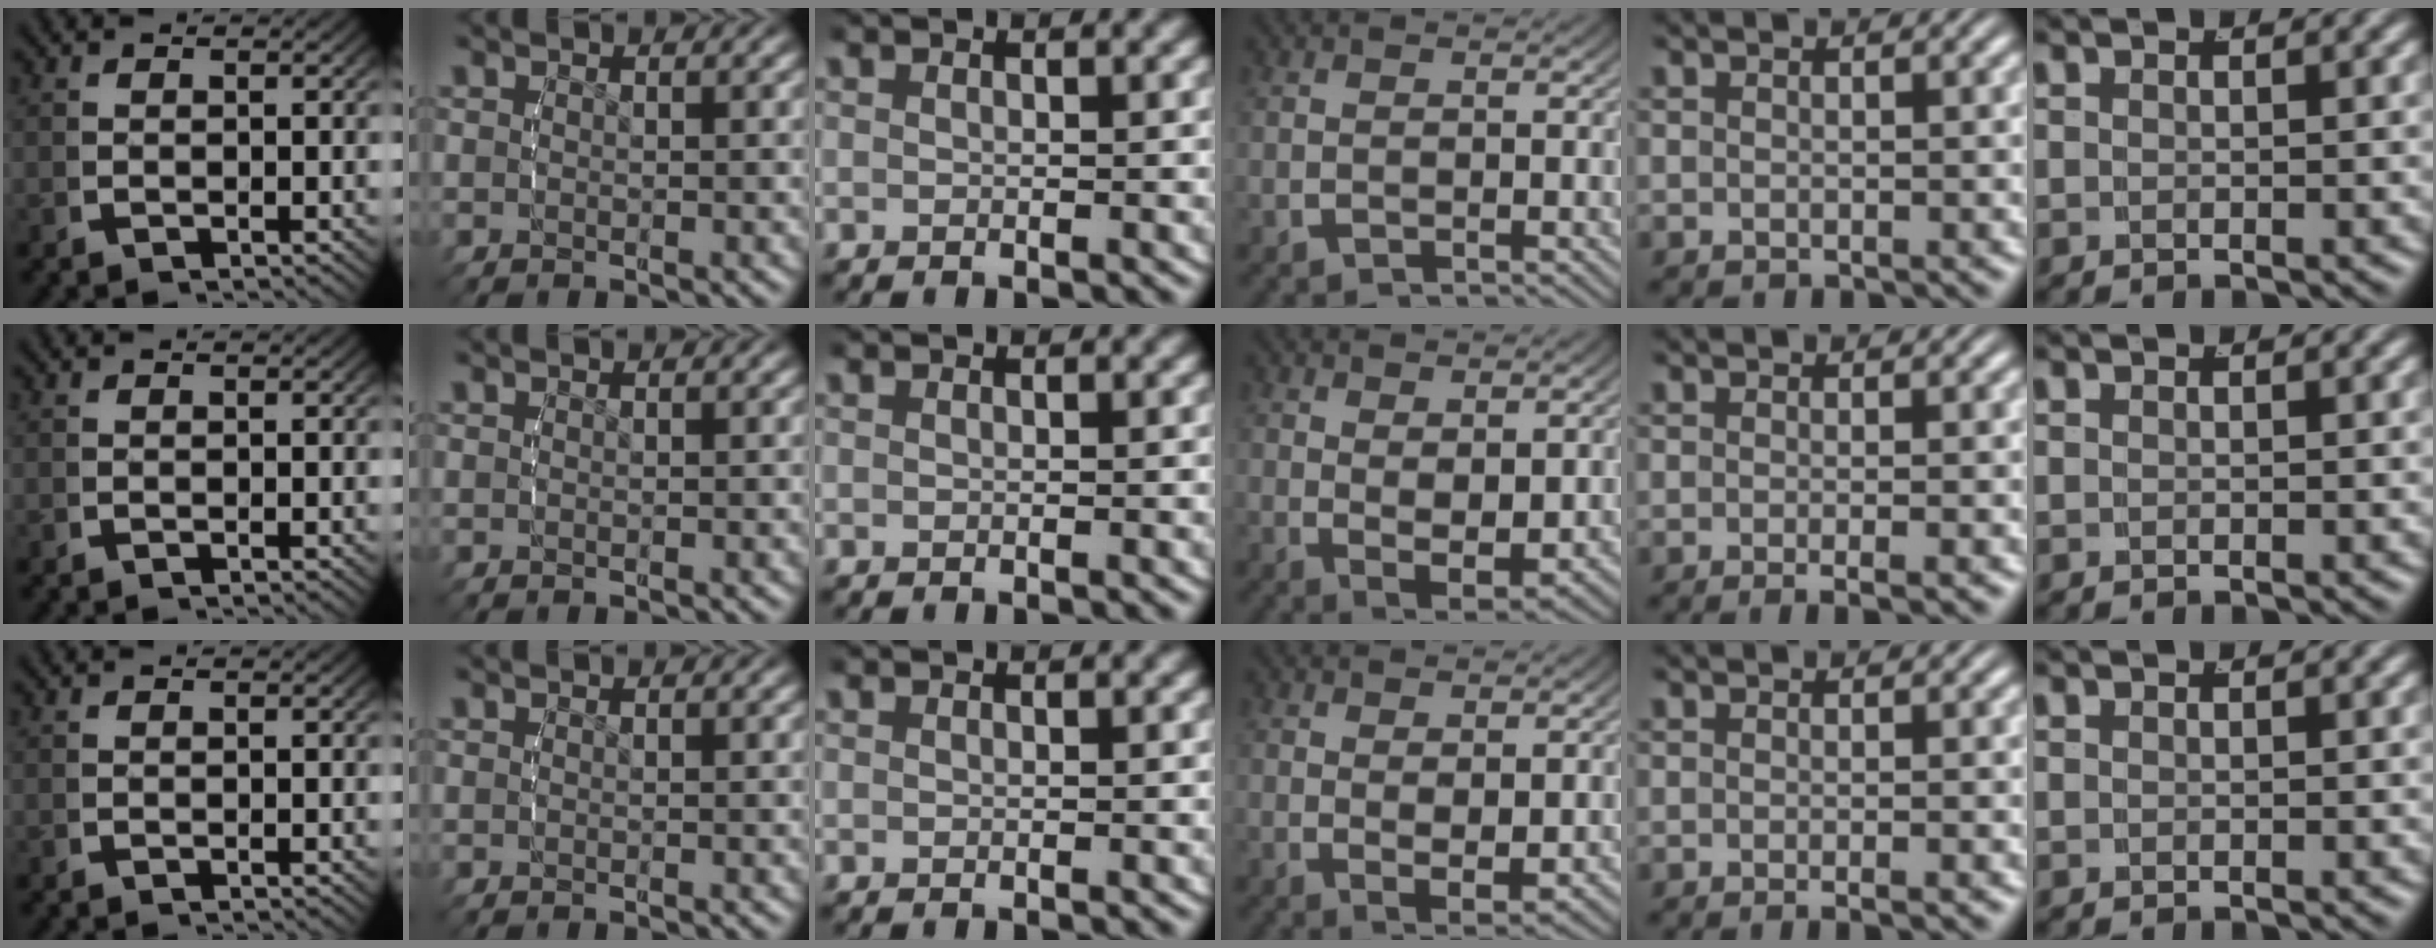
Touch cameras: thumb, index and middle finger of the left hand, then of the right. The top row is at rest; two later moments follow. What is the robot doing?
{"motion": "lift_and_place", "object": "bandage"}